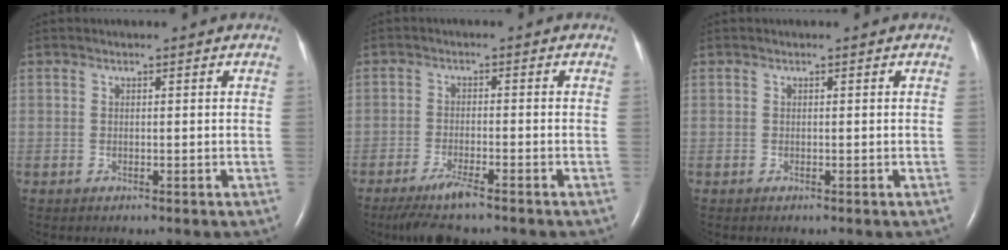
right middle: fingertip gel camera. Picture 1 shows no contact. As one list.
[{"total": 5.8, "force": [-4.4, 0.3, 3.7], "torque": [-0.077, -0.017, -0.079]}, {"total": 0.0}]